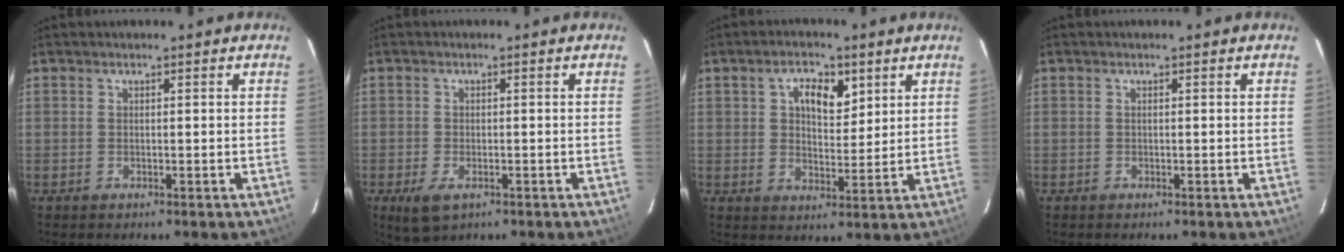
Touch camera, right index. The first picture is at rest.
{"total": 4.3, "force": [-2.3, 2.3, 2.9], "torque": [-0.062, -0.016, -0.036]}
{"total": 6.8, "force": [3.1, 3.8, 4.7], "torque": [-0.078, 0.008, 0.053]}
{"total": 0.0}